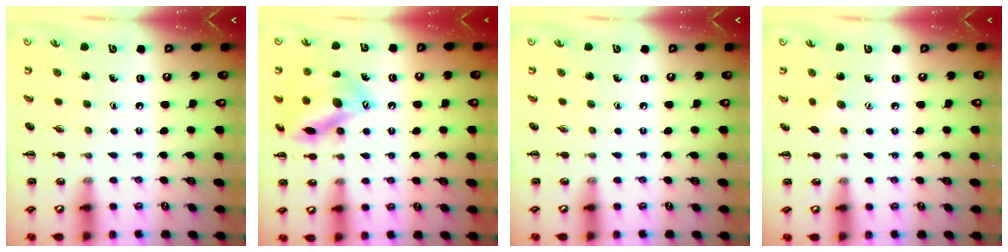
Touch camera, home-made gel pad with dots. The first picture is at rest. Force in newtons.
{"total": 15.6, "press": 15.6, "slide": 0.7}
{"total": 0.0}
{"total": 3.5, "press": 3.4, "slide": 0.8}